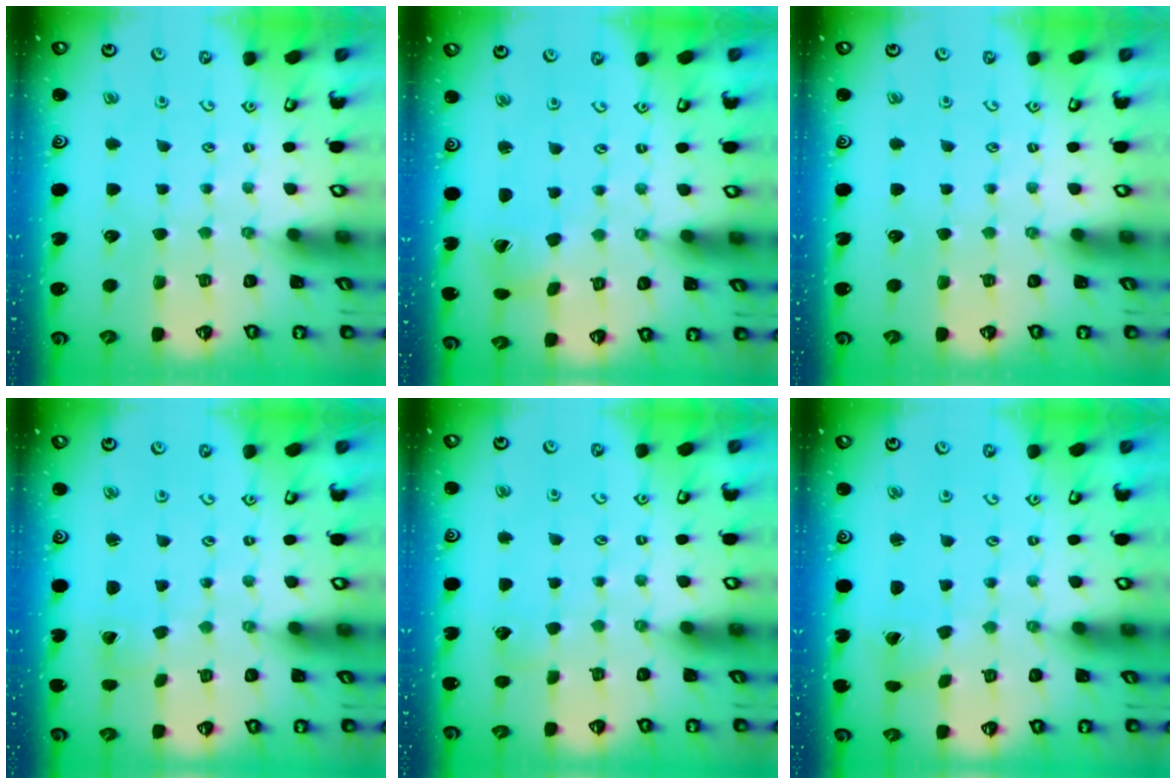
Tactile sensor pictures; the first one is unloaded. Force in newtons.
{"total": 2.0, "press": 2.0, "slide": 0.4}
{"total": 0.0}
{"total": 0.0}
{"total": 2.9, "press": 2.9, "slide": 0.2}
{"total": 1.4, "press": 1.4, "slide": 0.3}